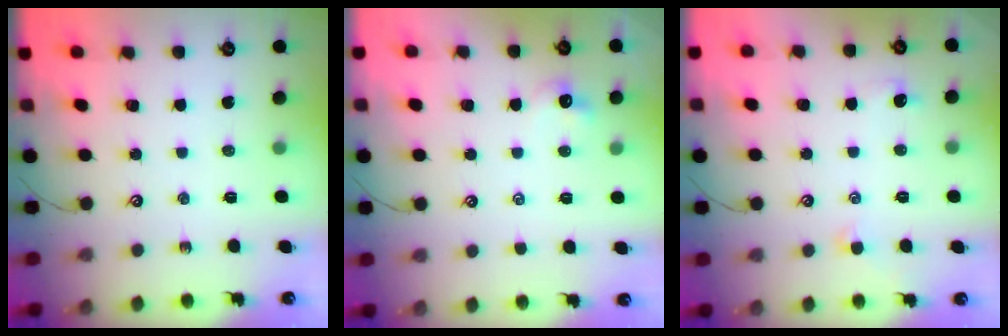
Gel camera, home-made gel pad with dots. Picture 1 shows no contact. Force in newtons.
{"total": 0.0}
{"total": 0.6, "press": 0.2, "slide": 0.6}